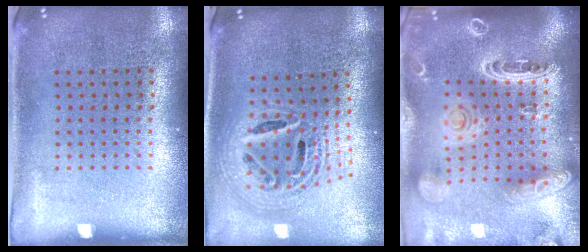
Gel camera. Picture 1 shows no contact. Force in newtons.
{"total": 2.3, "press": 1.7, "slide": 1.6}
{"total": 3.1, "press": 2.5, "slide": 1.8}